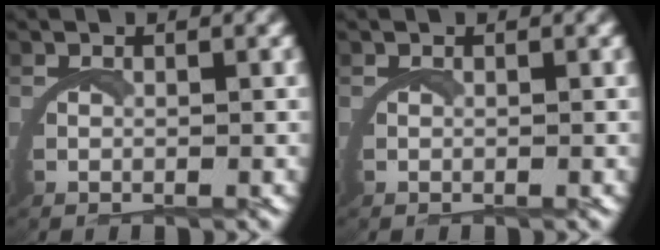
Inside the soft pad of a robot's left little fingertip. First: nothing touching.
{"total": 0.0}